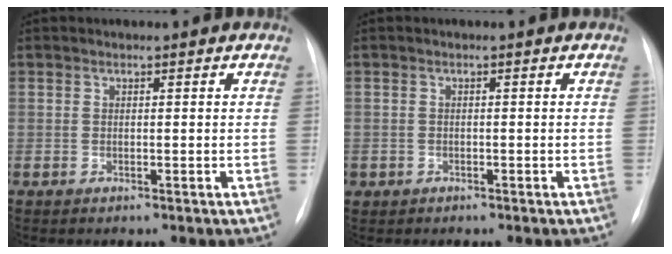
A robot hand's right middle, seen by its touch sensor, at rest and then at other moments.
{"total": 0.9, "force": [-0.4, 0.8, 0.1], "torque": [-0.005, 0.004, -0.005]}